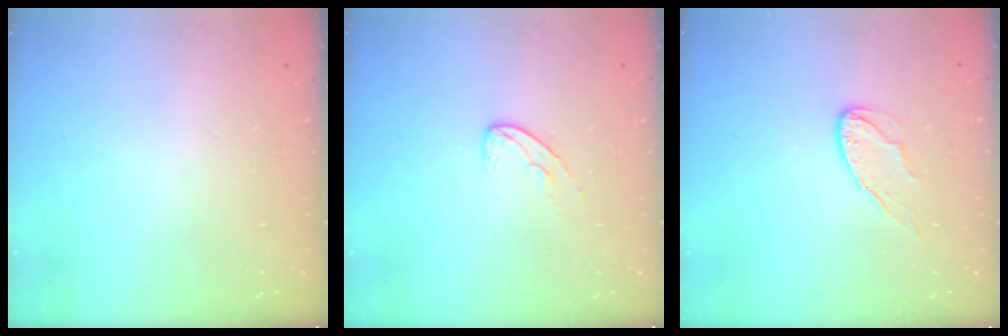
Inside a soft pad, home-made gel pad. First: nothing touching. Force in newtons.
{"total": 5.1, "press": 5.1, "slide": 0.5}
{"total": 6.8, "press": 6.8, "slide": 0.2}